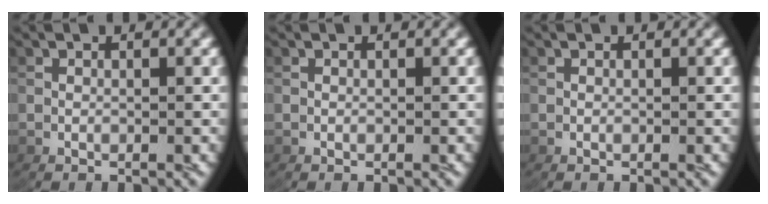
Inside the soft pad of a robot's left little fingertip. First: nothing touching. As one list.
[{"total": 0.0}, {"total": 0.0}]